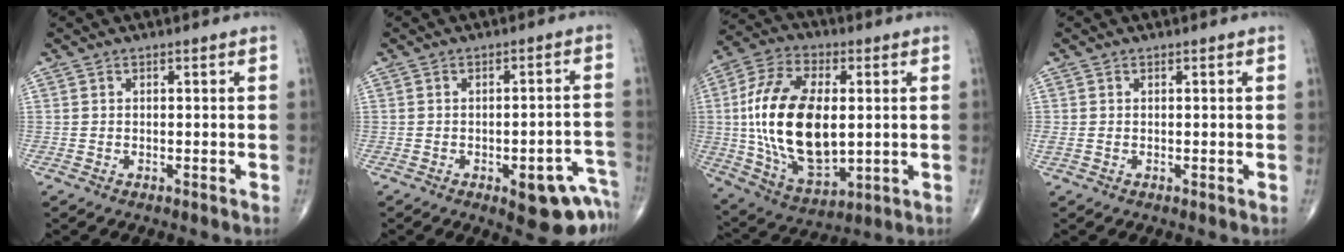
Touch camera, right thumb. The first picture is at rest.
{"total": 11.4, "force": [-5.8, 4.2, 8.8], "torque": [-0.073, 0.033, -0.065]}
{"total": 22.3, "force": [1.0, 12.1, 18.7], "torque": [-0.356, -0.008, 0.027]}
{"total": 1.1, "force": [0.0, 0.8, 0.8], "torque": [-0.031, -0.001, 0.002]}